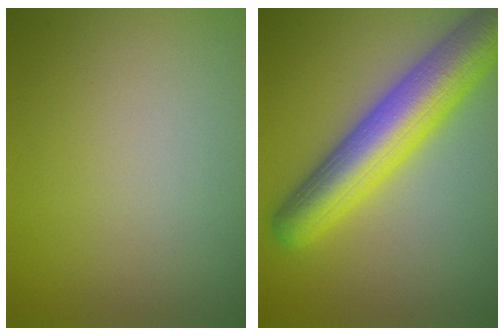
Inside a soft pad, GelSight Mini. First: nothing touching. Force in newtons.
{"total": 8.6, "press": 8.5, "slide": 0.5}